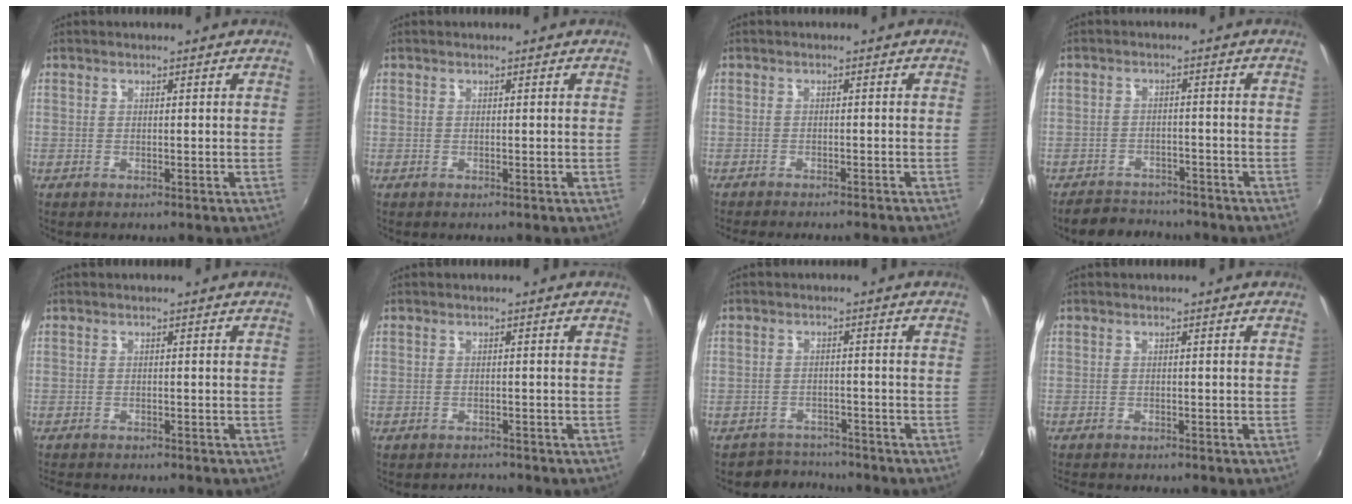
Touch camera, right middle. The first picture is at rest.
{"total": 0.0}
{"total": 6.6, "force": [-6.0, 0.6, 2.7], "torque": [-0.061, -0.016, -0.088]}
{"total": 7.4, "force": [-6.6, 3.1, 1.4], "torque": [-0.048, 0.011, -0.096]}
{"total": 4.0, "force": [-3.7, 0.8, 1.4], "torque": [-0.035, -0.018, -0.062]}
{"total": 1.7, "force": [-1.6, 0.5, -0.2], "torque": [-0.001, -0.003, -0.026]}
{"total": 4.3, "force": [-3.9, 1.7, -0.8], "torque": [0.001, 0.012, -0.067]}
{"total": 3.6, "force": [-3.3, 0.7, 1.2], "torque": [-0.030, -0.019, -0.055]}